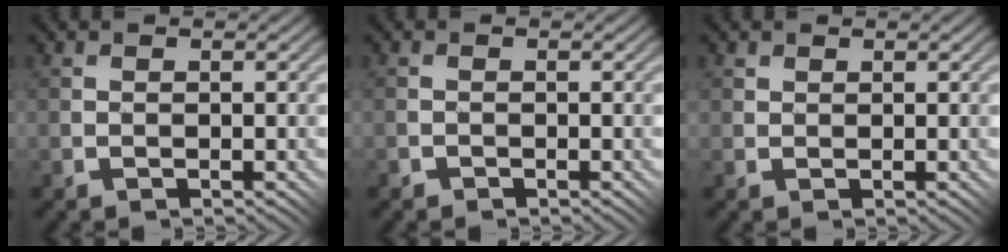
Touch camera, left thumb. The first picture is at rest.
{"total": 0.7, "force": [-0.4, 0.4, -0.4], "torque": [0.010, 0.000, -0.009]}
{"total": 1.3, "force": [0.9, 0.8, -0.1], "torque": [-0.003, 0.000, 0.016]}